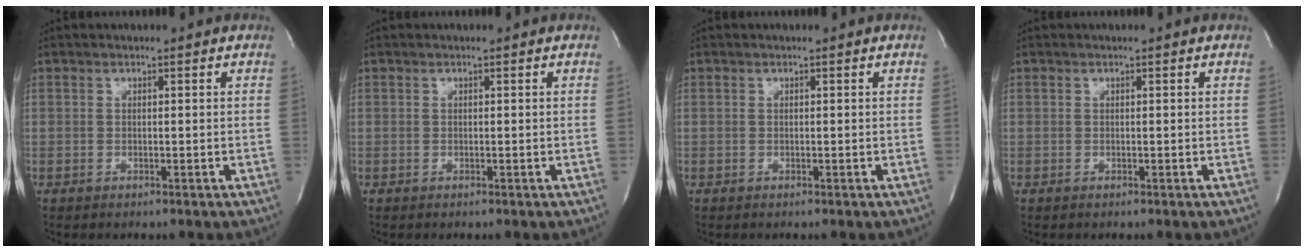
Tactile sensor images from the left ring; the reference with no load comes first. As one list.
[{"total": 0.0}, {"total": 0.0}, {"total": 0.0}]